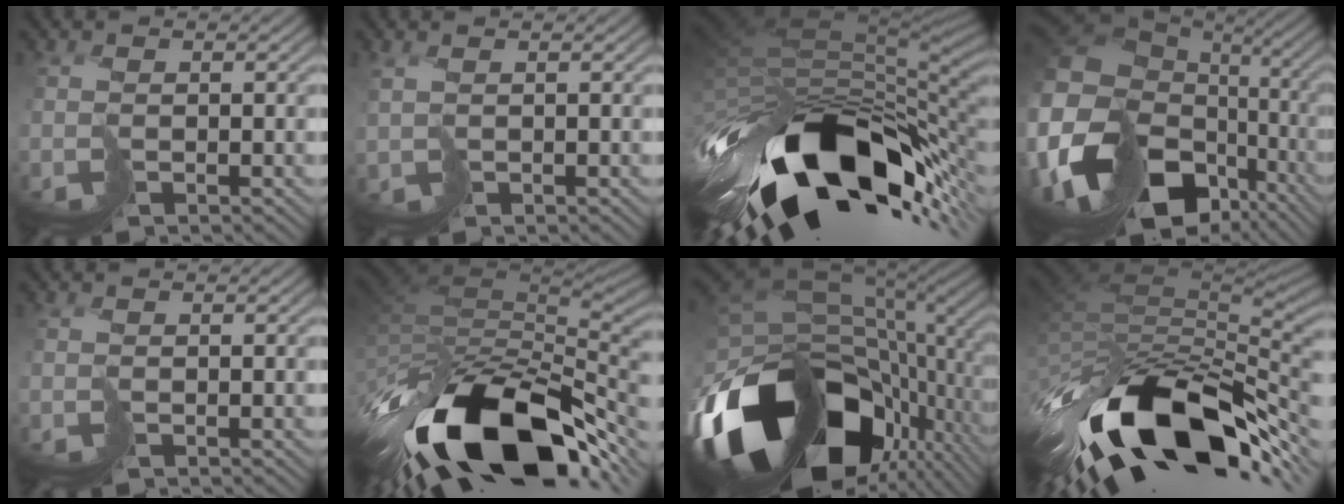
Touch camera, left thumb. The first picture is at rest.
{"total": 1.3, "force": [0.8, 0.6, 0.8], "torque": [-0.024, -0.006, 0.016]}
{"total": 16.0, "force": [-5.4, 7.5, 13.0], "torque": [-0.243, -0.034, -0.077]}
{"total": 18.9, "force": [-4.5, 14.0, 11.9], "torque": [-0.287, -0.037, -0.032]}
{"total": 0.0}
{"total": 15.7, "force": [-7.7, 7.1, 11.7], "torque": [-0.215, -0.030, -0.103]}
{"total": 17.6, "force": [-6.2, 11.0, 12.2], "torque": [-0.280, -0.049, -0.066]}
{"total": 15.2, "force": [-6.3, 6.4, 12.3], "torque": [-0.229, -0.027, -0.081]}